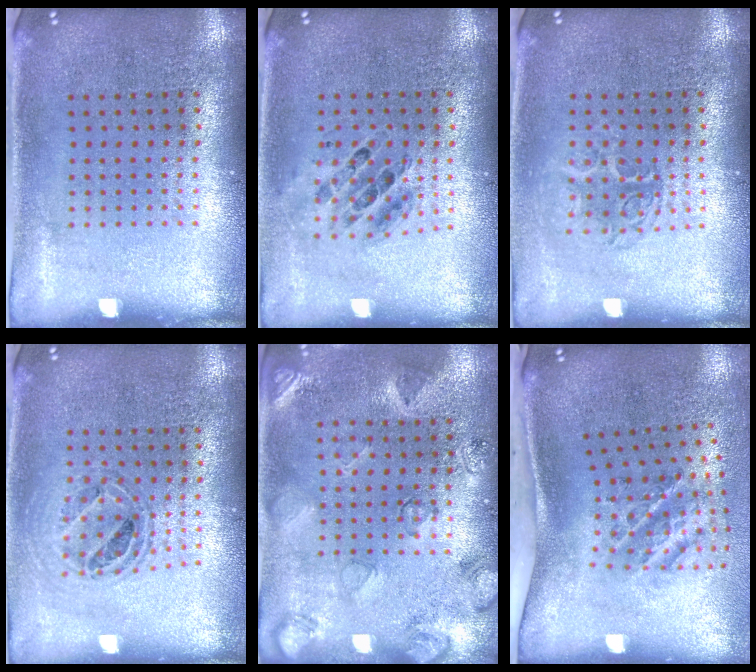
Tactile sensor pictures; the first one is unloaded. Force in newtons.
{"total": 0.6, "press": 0.6, "slide": 0.1}
{"total": 1.4, "press": 1.1, "slide": 0.8}
{"total": 0.8, "press": 0.8, "slide": 0.2}
{"total": 2.5, "press": 1.8, "slide": 1.8}
{"total": 2.0, "press": 1.2, "slide": 1.5}